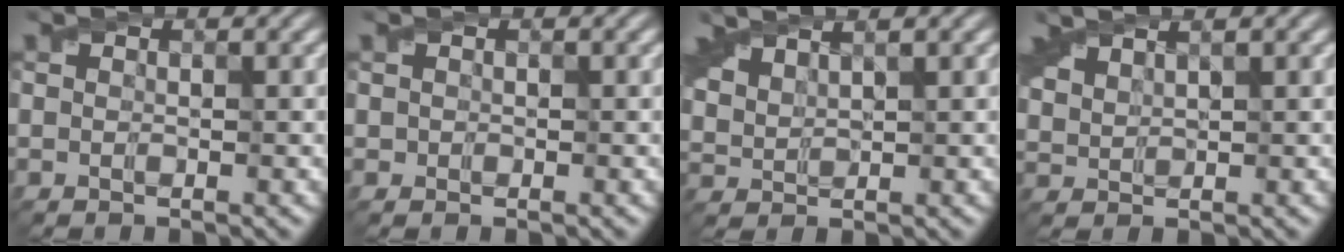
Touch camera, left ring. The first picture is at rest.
{"total": 0.6, "force": [0.1, 0.5, 0.2], "torque": [-0.001, 0.001, 0.001]}
{"total": 2.8, "force": [2.4, 0.7, 1.2], "torque": [-0.043, 0.011, 0.062]}
{"total": 2.2, "force": [2.0, 0.4, 0.8], "torque": [-0.030, 0.011, 0.054]}